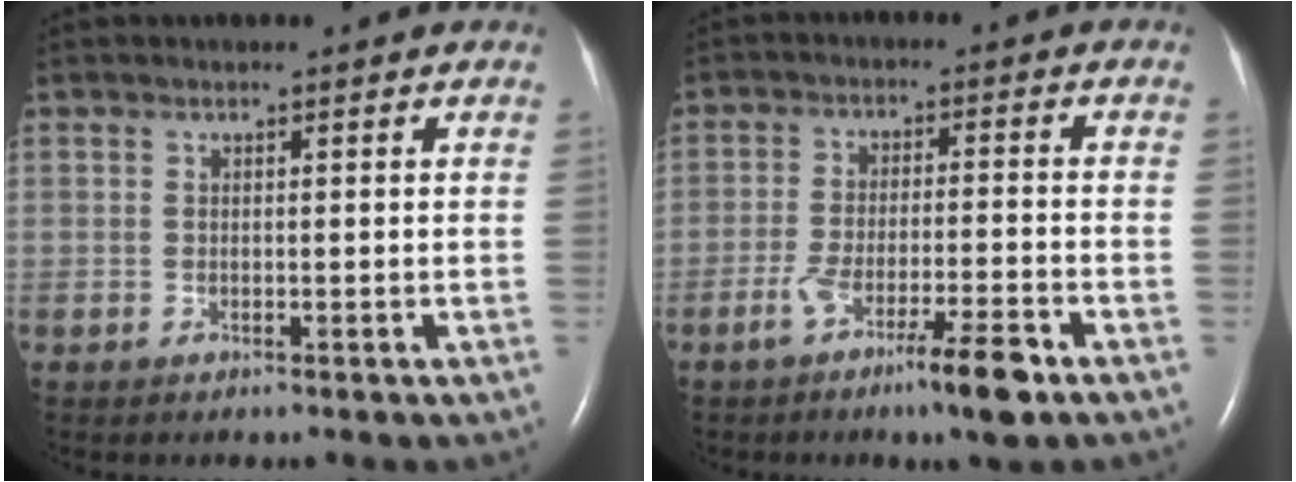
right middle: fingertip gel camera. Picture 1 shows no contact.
{"total": 8.0, "force": [-5.0, 0.3, 6.2], "torque": [-0.111, -0.008, -0.084]}